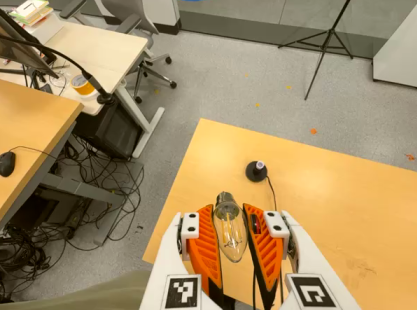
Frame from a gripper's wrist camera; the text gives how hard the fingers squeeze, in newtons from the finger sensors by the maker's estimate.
{"total": 20.0, "left": 22.3, "right": 17.7}